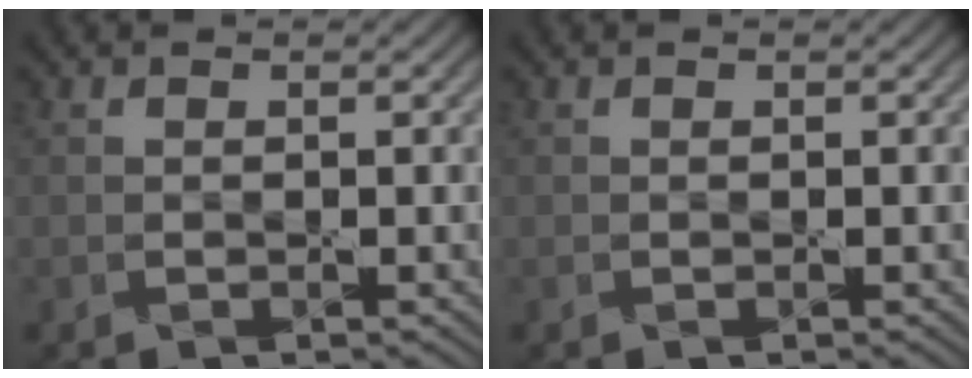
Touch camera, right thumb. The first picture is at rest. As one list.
[{"total": 0.0}]